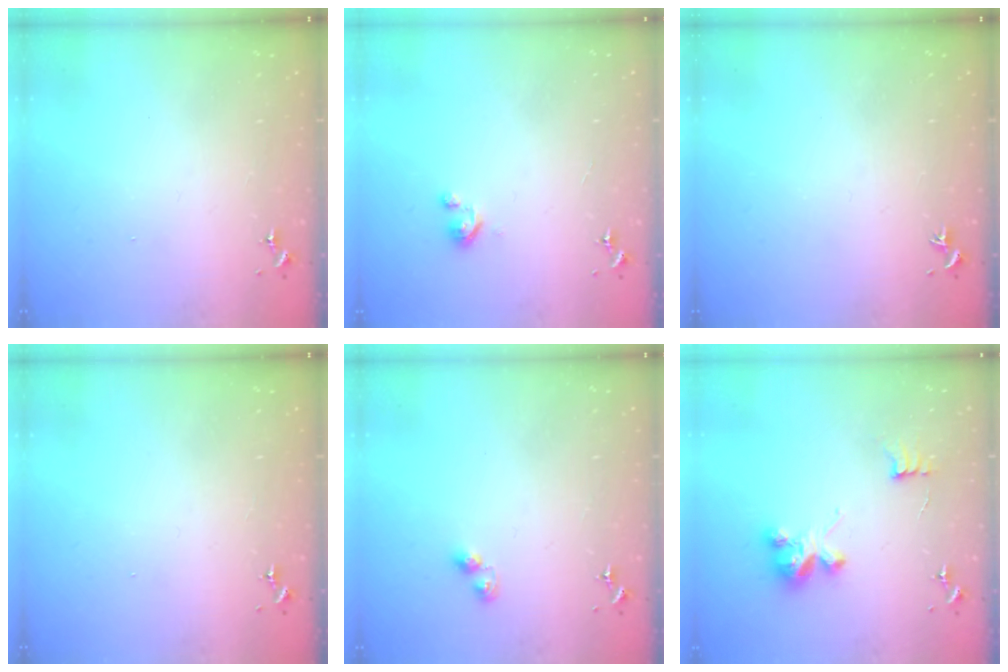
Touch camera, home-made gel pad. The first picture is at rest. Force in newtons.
{"total": 2.8, "press": 2.8, "slide": 0.3}
{"total": 0.0}
{"total": 0.0}
{"total": 5.1, "press": 5.1, "slide": 0.1}
{"total": 9.0, "press": 9.0, "slide": 0.3}